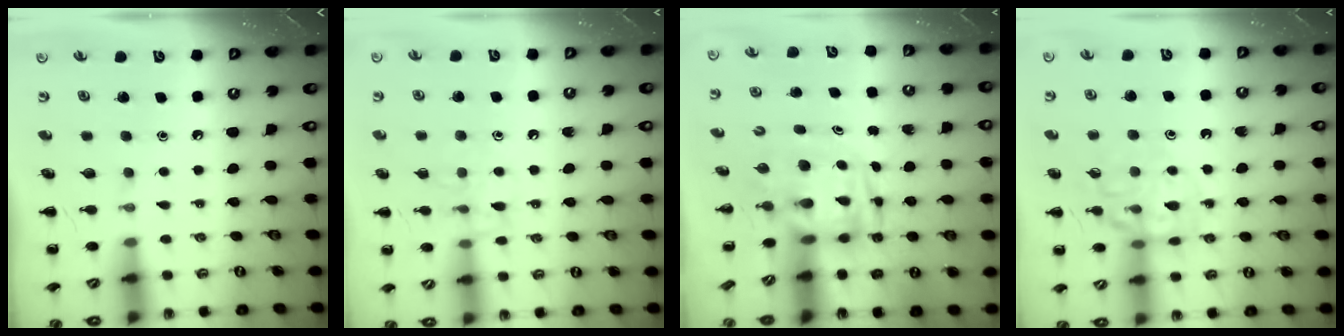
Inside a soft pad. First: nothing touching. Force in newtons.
{"total": 8.9, "press": 8.9, "slide": 0.7}
{"total": 3.3, "press": 3.3, "slide": 0.7}
{"total": 12.3, "press": 12.2, "slide": 1.3}